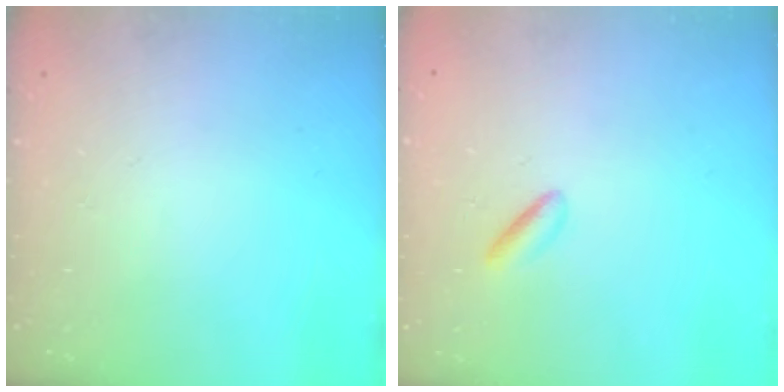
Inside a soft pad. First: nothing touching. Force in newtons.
{"total": 2.5, "press": 2.3, "slide": 0.9}